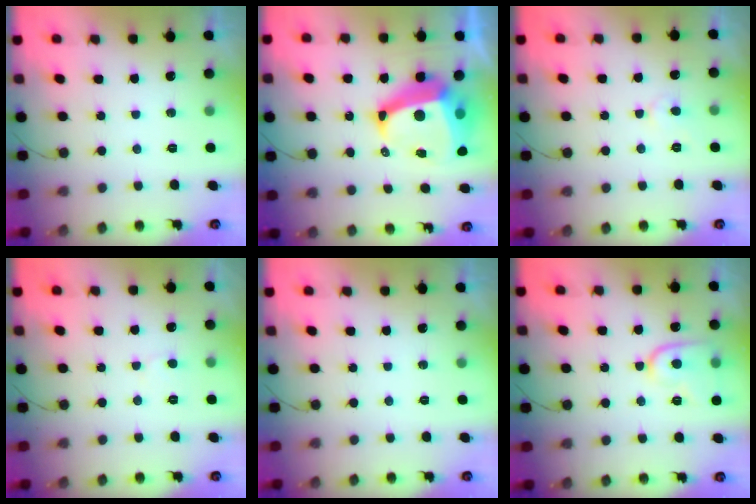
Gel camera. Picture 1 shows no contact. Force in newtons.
{"total": 15.6, "press": 15.5, "slide": 1.9}
{"total": 3.9, "press": 3.9, "slide": 0.4}
{"total": 3.8, "press": 3.8, "slide": 0.4}
{"total": 0.0}
{"total": 10.0, "press": 9.9, "slide": 1.0}